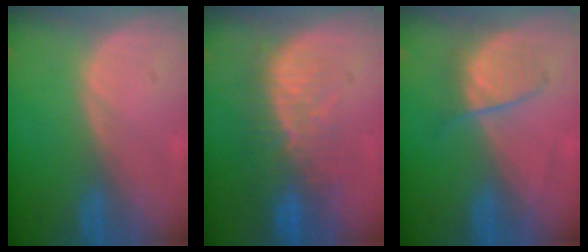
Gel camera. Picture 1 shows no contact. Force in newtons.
{"total": 10.1, "press": 8.5, "slide": 5.5}
{"total": 4.4, "press": 4.4, "slide": 0.6}